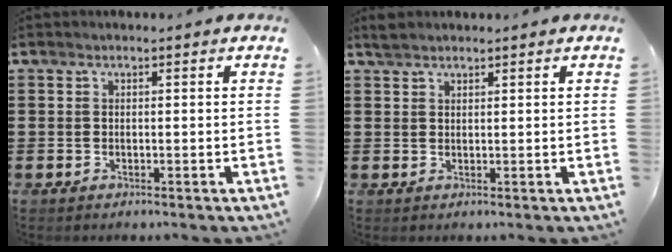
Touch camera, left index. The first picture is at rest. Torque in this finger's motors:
{"motor_torque": [-0.04, 1.89, 0.14, 0.02]}